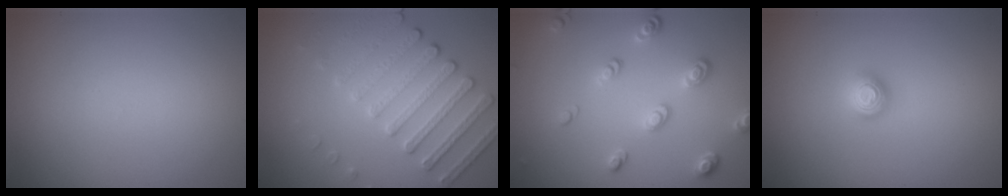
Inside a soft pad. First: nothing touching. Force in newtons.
{"total": 4.2, "press": 3.8, "slide": 1.8}
{"total": 3.3, "press": 2.6, "slide": 2.0}
{"total": 1.5, "press": 1.3, "slide": 0.8}